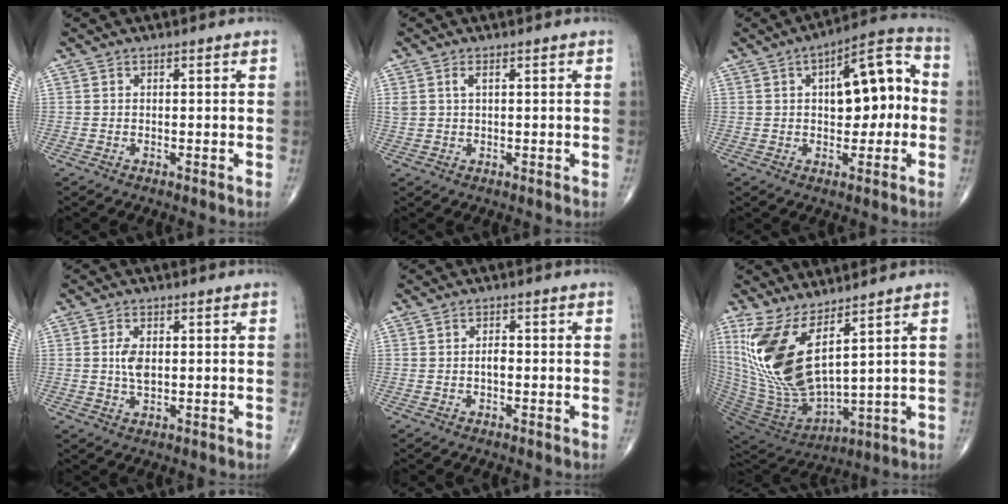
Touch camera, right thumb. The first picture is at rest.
{"total": 1.9, "force": [0.9, 0.8, 1.5], "torque": [-0.038, 0.006, 0.022]}
{"total": 13.7, "force": [1.4, 6.5, 11.9], "torque": [-0.138, 0.035, 0.014]}
{"total": 3.9, "force": [0.4, 2.0, 3.3], "torque": [-0.065, -0.004, 0.009]}
{"total": 1.5, "force": [-0.3, 0.8, 1.3], "torque": [-0.017, 0.003, -0.007]}
{"total": 16.9, "force": [7.6, 5.9, 13.8], "torque": [-0.288, -0.059, 0.172]}